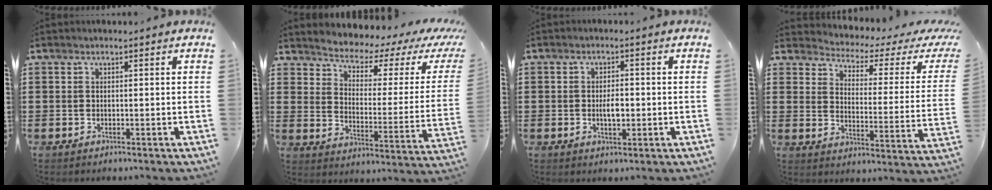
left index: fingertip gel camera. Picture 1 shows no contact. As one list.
[{"total": 3.1, "force": [2.7, 1.3, 0.7], "torque": [-0.037, -0.029, 0.038]}, {"total": 3.1, "force": [-0.2, 1.3, 2.8], "torque": [-0.045, -0.001, -0.006]}, {"total": 2.7, "force": [2.1, 0.7, 1.5], "torque": [-0.047, -0.026, 0.025]}]